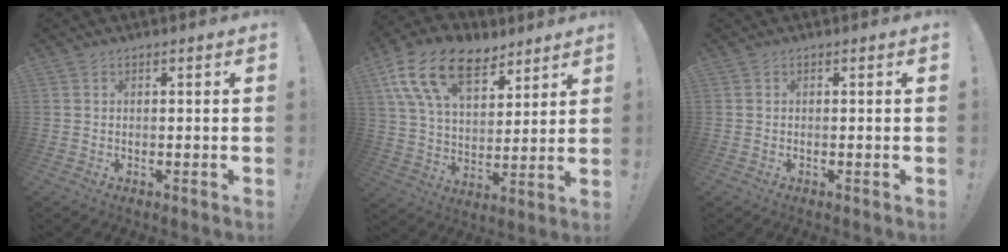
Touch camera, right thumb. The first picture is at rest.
{"total": 18.7, "force": [10.5, 11.0, 10.9], "torque": [-0.187, -0.050, 0.195]}
{"total": 0.0}